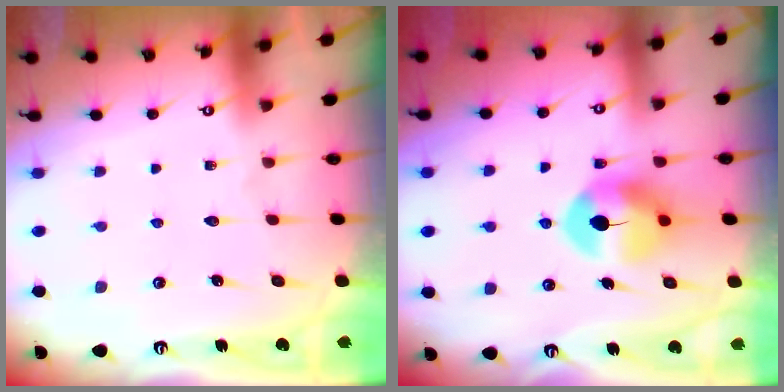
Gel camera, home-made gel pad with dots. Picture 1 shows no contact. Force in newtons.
{"total": 8.5, "press": 8.5, "slide": 1.0}